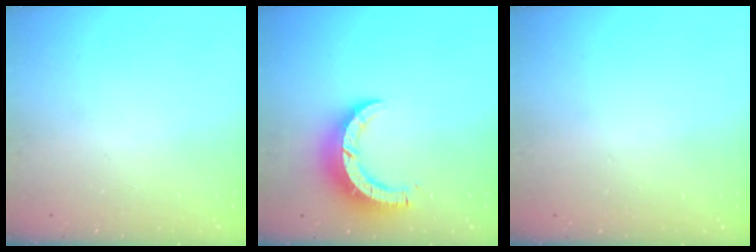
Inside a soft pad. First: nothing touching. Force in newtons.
{"total": 9.3, "press": 9.3, "slide": 0.8}
{"total": 2.6, "press": 2.6, "slide": 0.2}